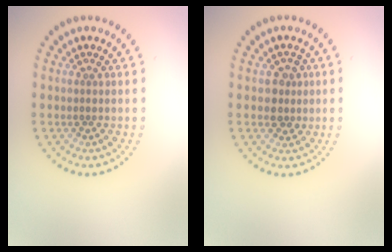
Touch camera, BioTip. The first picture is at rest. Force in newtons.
{"total": 1.9, "press": 1.8, "slide": 0.6}